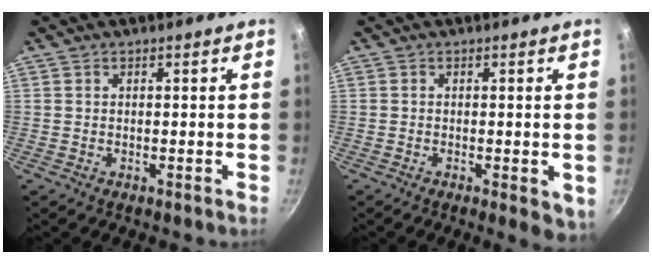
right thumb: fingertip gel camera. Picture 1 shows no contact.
{"total": 4.2, "force": [-1.2, 1.6, 3.7], "torque": [-0.047, -0.008, -0.015]}